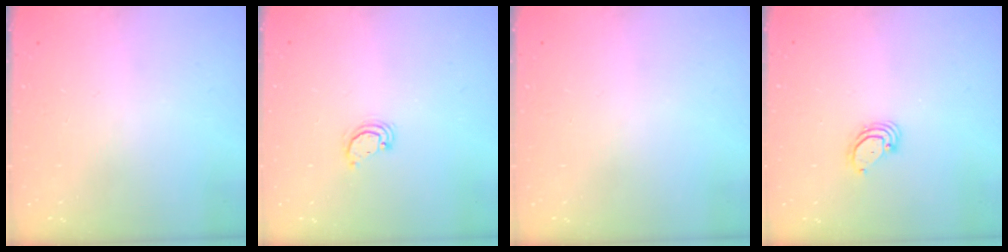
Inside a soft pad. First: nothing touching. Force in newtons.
{"total": 2.2, "press": 2.2, "slide": 0.3}
{"total": 0.0}
{"total": 3.8, "press": 3.8, "slide": 0.3}